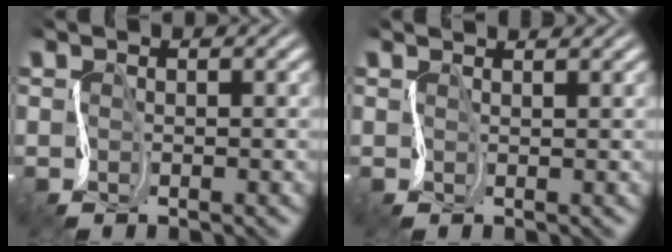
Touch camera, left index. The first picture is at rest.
{"total": 1.1, "force": [1.0, -0.3, 0.2], "torque": [-0.002, 0.001, 0.015]}